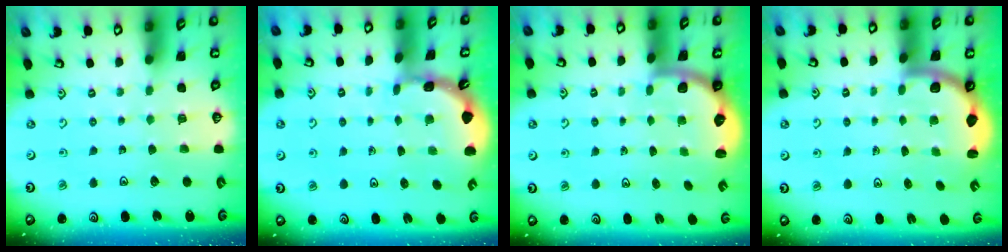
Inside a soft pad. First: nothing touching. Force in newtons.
{"total": 1.7, "press": 1.7, "slide": 0.1}
{"total": 2.1, "press": 1.9, "slide": 0.8}
{"total": 2.5, "press": 2.4, "slide": 0.7}